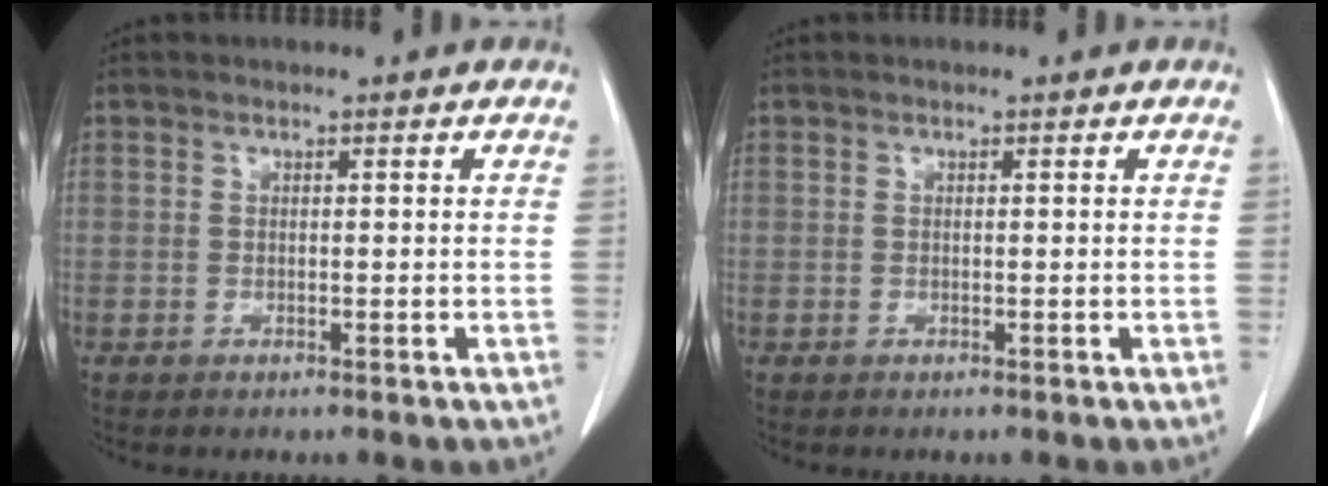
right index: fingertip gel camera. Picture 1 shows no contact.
{"total": 0.0}